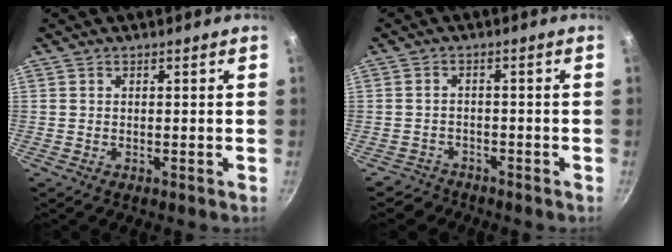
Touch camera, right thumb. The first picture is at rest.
{"total": 3.7, "force": [-2.9, 2.3, -0.3], "torque": [0.018, 0.042, -0.050]}